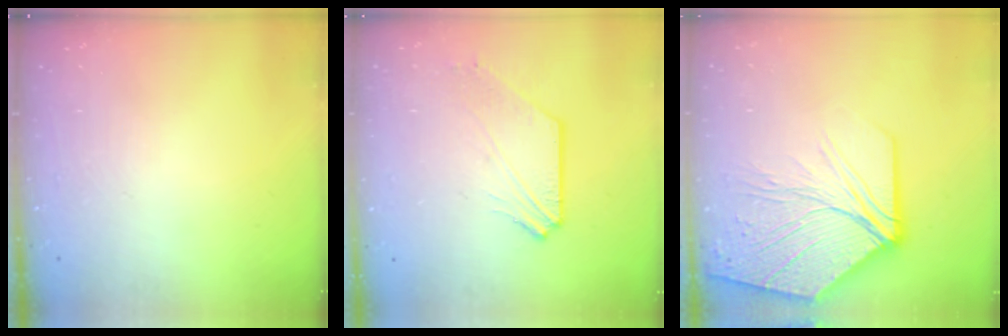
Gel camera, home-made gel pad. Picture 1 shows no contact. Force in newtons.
{"total": 3.2, "press": 3.1, "slide": 0.5}
{"total": 16.7, "press": 16.6, "slide": 1.7}